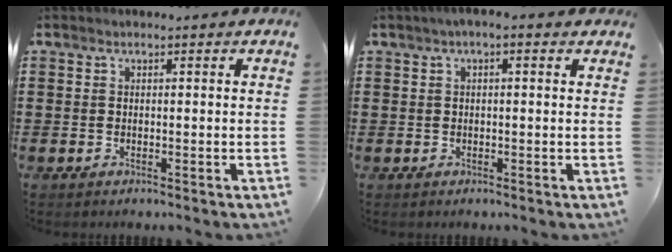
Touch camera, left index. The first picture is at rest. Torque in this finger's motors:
{"motor_torque": [0.75, 0.14, 0.32, 0.03]}